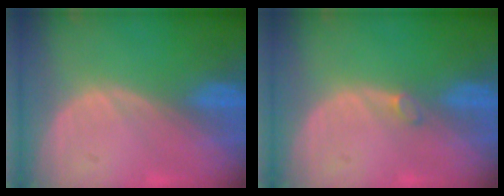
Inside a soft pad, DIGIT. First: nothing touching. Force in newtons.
{"total": 0.9, "press": 0.9, "slide": 0.3}